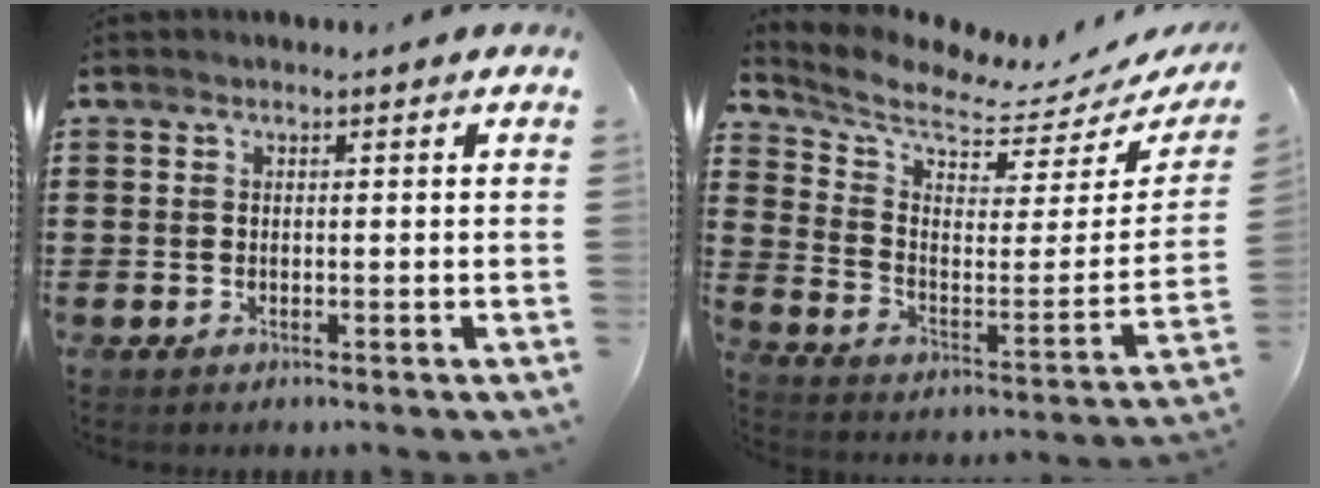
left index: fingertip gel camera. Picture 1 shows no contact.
{"total": 5.5, "force": [5.0, 0.9, 2.1], "torque": [-0.070, -0.056, 0.081]}